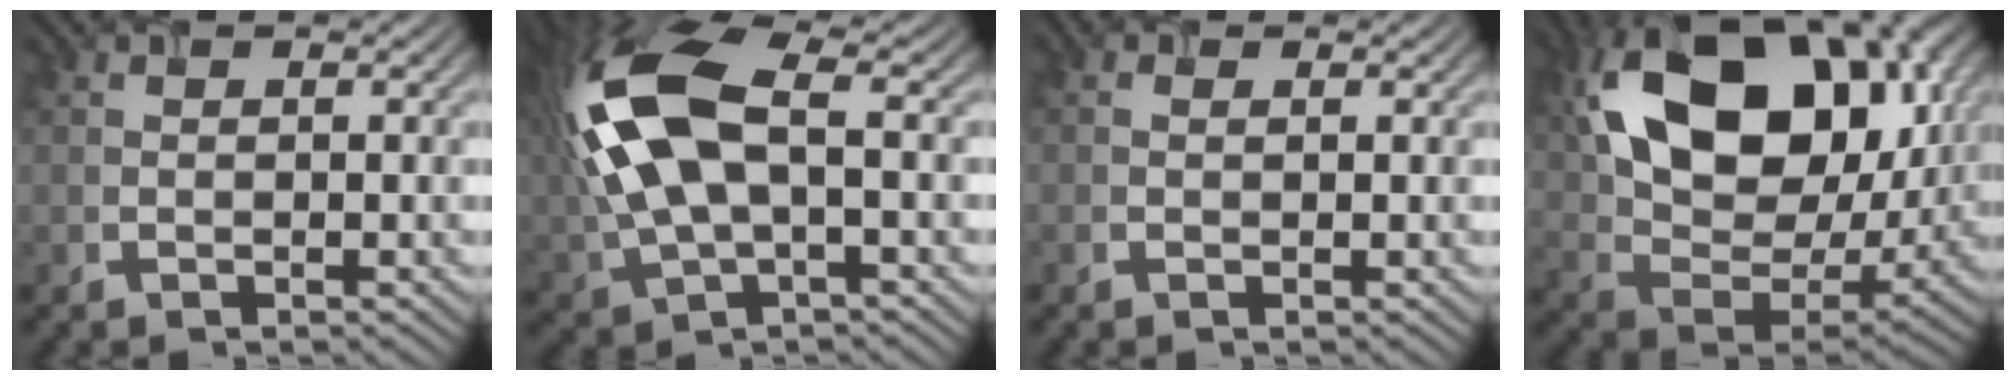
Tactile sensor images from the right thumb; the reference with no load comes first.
{"total": 14.6, "force": [1.7, 7.3, 12.6], "torque": [-0.314, 0.004, 0.030]}
{"total": 0.0}
{"total": 18.5, "force": [6.0, 12.4, 12.4], "torque": [-0.249, 0.004, 0.119]}